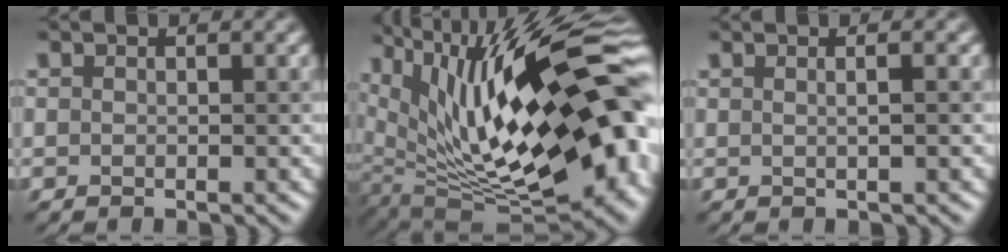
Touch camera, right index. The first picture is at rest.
{"total": 19.5, "force": [3.3, 8.3, 17.4], "torque": [-0.268, 0.005, 0.070]}
{"total": 2.6, "force": [0.9, 1.3, 2.1], "torque": [-0.004, 0.018, -0.010]}